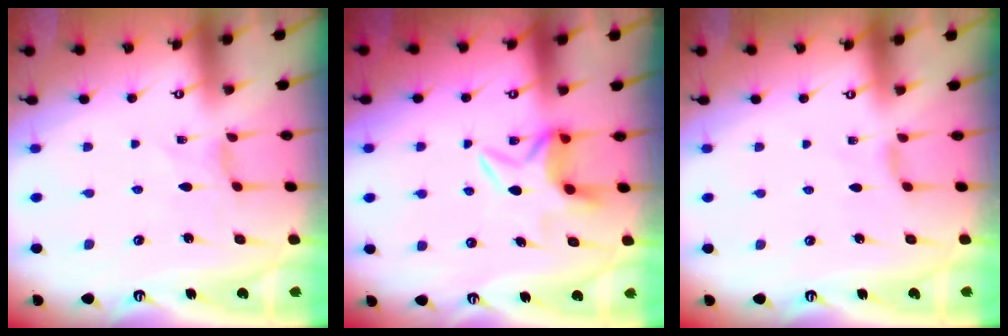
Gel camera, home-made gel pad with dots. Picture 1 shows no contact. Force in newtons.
{"total": 8.8, "press": 8.7, "slide": 1.2}
{"total": 1.3, "press": 1.2, "slide": 0.3}